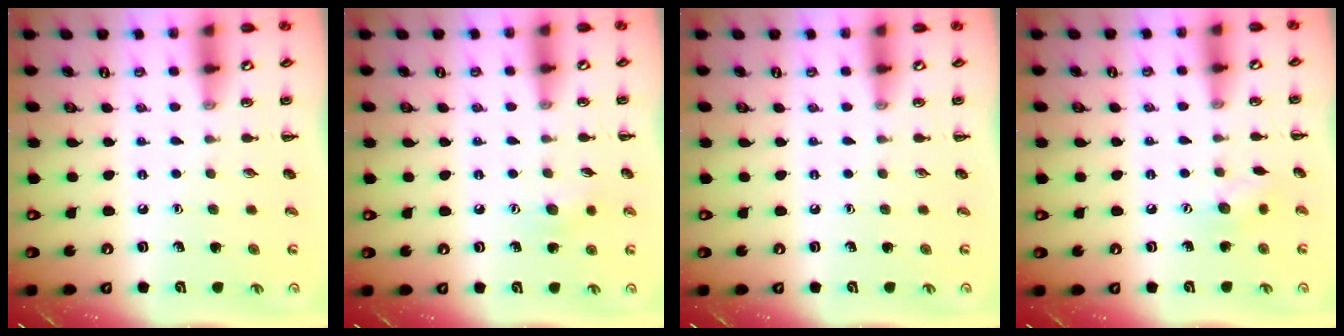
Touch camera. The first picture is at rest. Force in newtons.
{"total": 6.3, "press": 6.3, "slide": 1.0}
{"total": 0.0}
{"total": 6.5, "press": 6.4, "slide": 1.4}